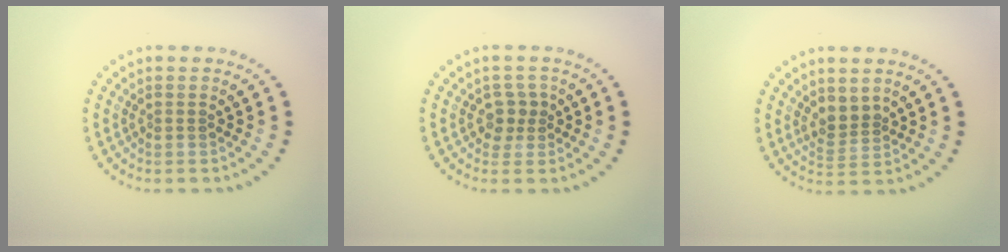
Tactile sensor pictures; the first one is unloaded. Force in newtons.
{"total": 1.8, "press": 1.5, "slide": 1.0}
{"total": 2.0, "press": 1.6, "slide": 1.2}